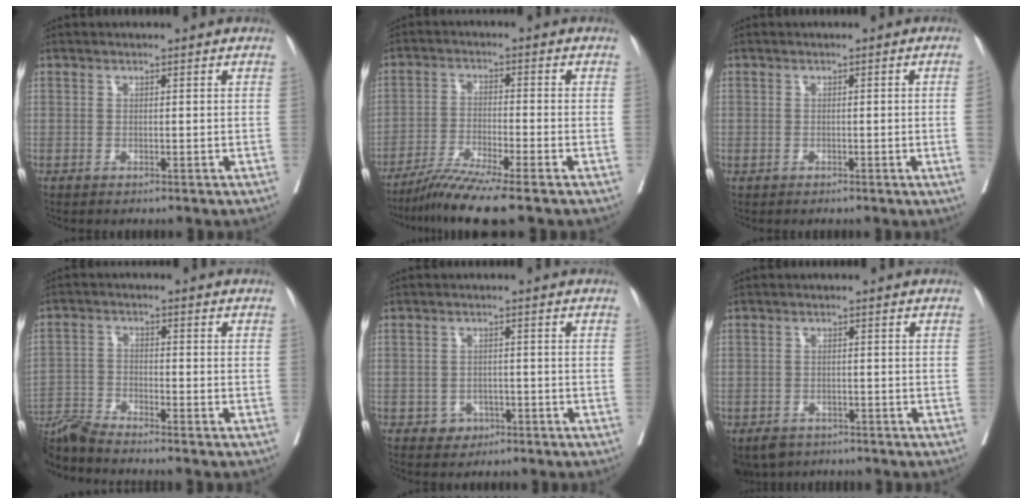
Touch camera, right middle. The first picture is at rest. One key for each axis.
{"total": 7.5, "fx": -6.0, "fy": -1.4, "fz": 4.3, "tx": -0.073, "ty": -0.031, "tz": -0.112}
{"total": 1.3, "fx": -0.1, "fy": -0.3, "fz": 1.2, "tx": -0.019, "ty": 0.003, "tz": -0.002}
{"total": 7.4, "fx": -7.0, "fy": -1.4, "fz": 1.9, "tx": -0.032, "ty": -0.013, "tz": -0.136}
{"total": 2.4, "fx": -1.2, "fy": 2.0, "fz": 0.6, "tx": -0.001, "ty": 0.008, "tz": -0.014}
{"total": 4.5, "fx": -3.4, "fy": 2.8, "fz": 0.8, "tx": -0.008, "ty": 0.000, "tz": -0.051}